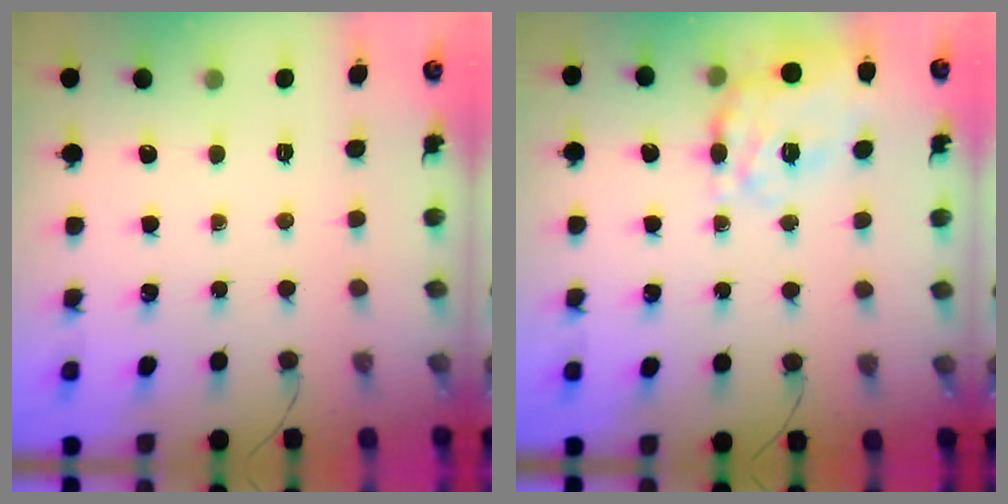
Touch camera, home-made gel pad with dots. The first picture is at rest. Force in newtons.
{"total": 14.7, "press": 14.2, "slide": 3.8}